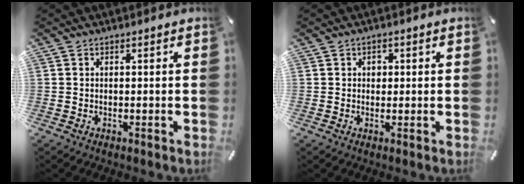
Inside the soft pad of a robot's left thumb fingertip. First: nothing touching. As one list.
[{"total": 1.6, "force": [0.2, 1.4, 0.7], "torque": [0.000, 0.001, -0.003]}]